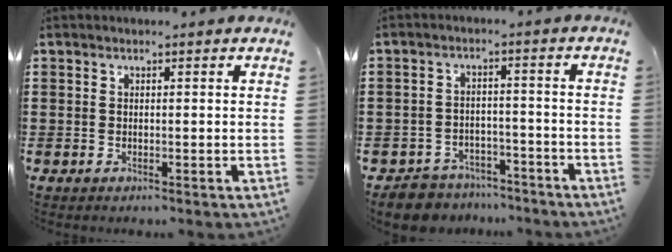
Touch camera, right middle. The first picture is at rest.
{"total": 4.9, "force": [-4.7, 1.2, 0.1], "torque": [-0.019, 0.007, -0.101]}